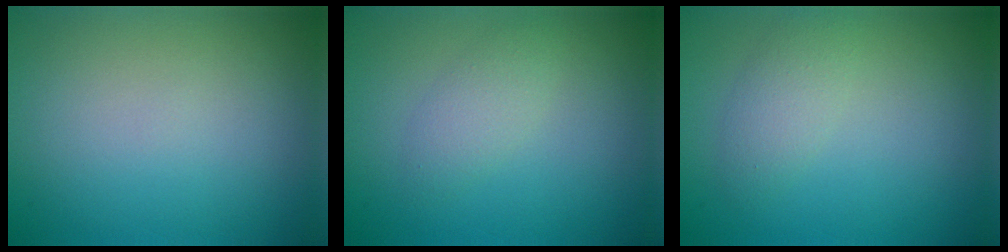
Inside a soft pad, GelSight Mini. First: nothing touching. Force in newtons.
{"total": 1.9, "press": 1.9, "slide": 0.1}
{"total": 2.2, "press": 2.2, "slide": 0.1}